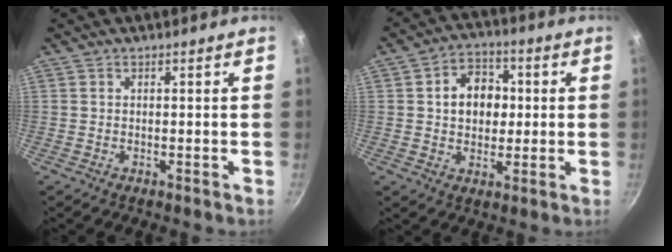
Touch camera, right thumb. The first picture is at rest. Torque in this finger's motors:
{"motor_torque": [-0.50, 0.52, 0.18, 0.36, 0.00]}